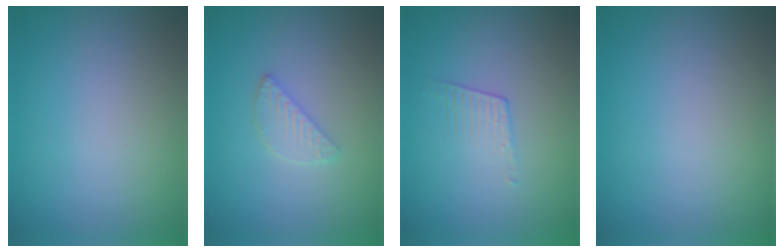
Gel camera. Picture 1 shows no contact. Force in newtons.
{"total": 1.9, "press": 1.8, "slide": 0.2}
{"total": 1.1, "press": 0.4, "slide": 1.1}
{"total": 0.0}